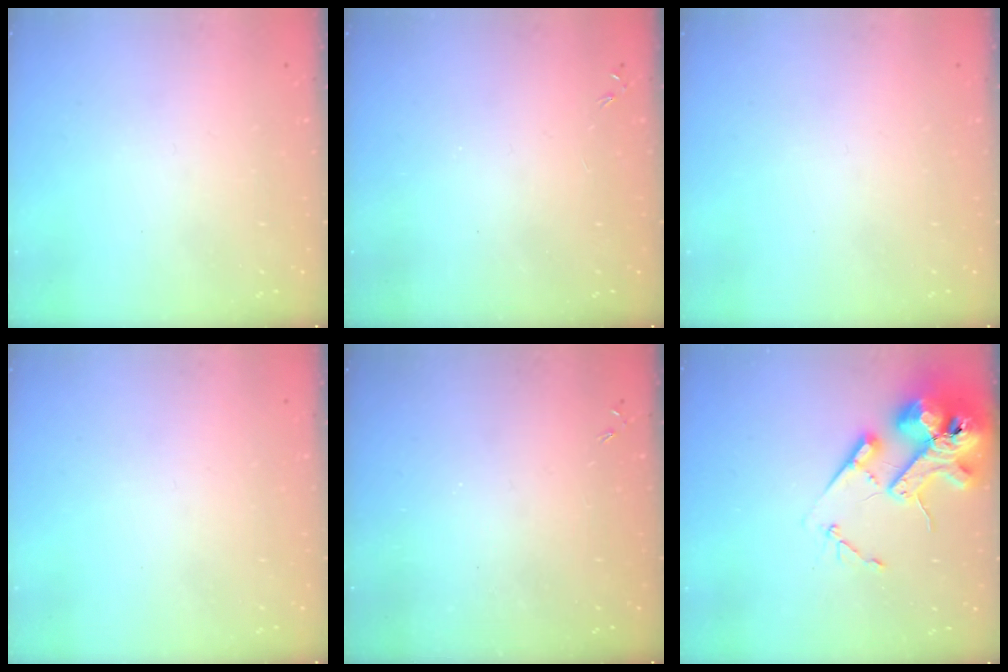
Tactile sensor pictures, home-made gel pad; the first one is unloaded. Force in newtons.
{"total": 0.0}
{"total": 0.0}
{"total": 0.0}
{"total": 0.0}
{"total": 17.7, "press": 17.5, "slide": 2.8}